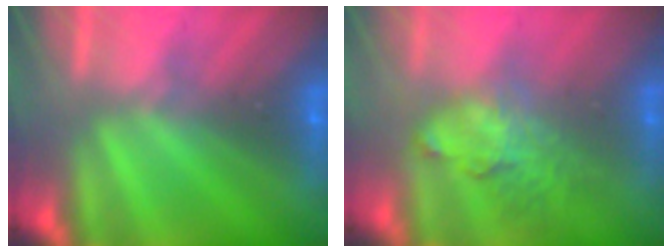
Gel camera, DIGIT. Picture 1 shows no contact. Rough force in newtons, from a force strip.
{"total": 3.6}